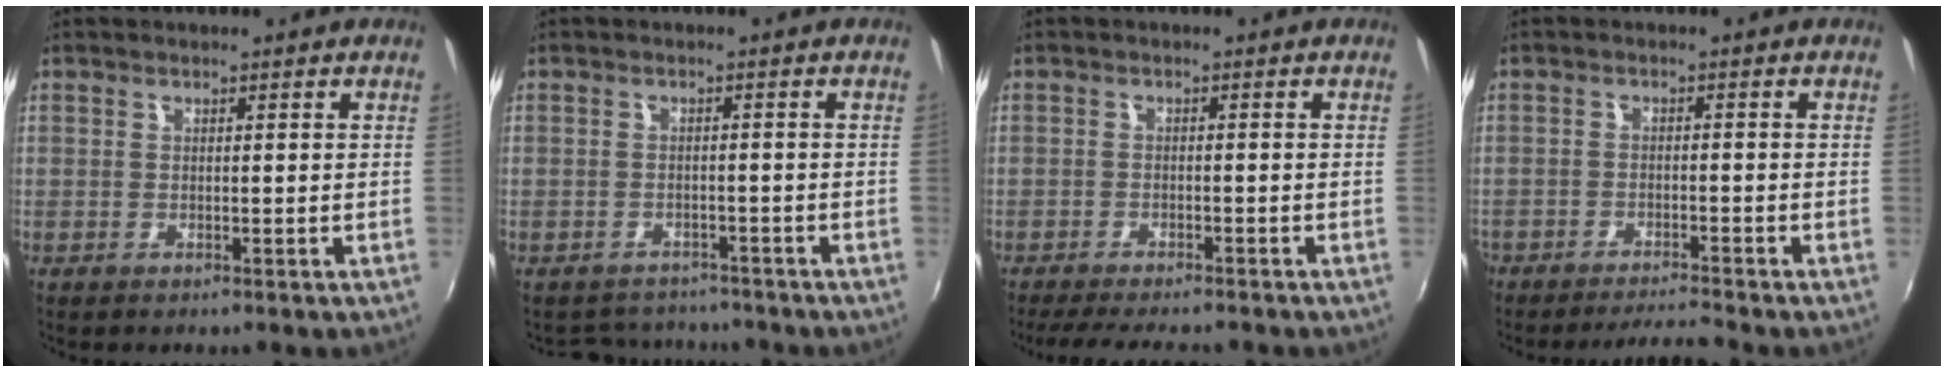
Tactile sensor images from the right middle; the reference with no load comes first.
{"total": 6.7, "force": [-6.2, 2.5, 1.0], "torque": [-0.030, 0.006, -0.087]}
{"total": 9.2, "force": [-8.0, 1.5, 4.3], "torque": [-0.096, -0.018, -0.124]}
{"total": 4.6, "force": [-4.4, -0.1, 1.2], "torque": [-0.041, -0.001, -0.076]}